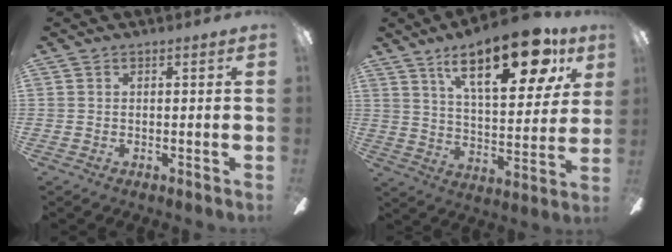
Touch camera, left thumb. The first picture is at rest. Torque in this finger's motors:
{"motor_torque": [0.51, 0.52, 1.35, -1.43, 0.10]}